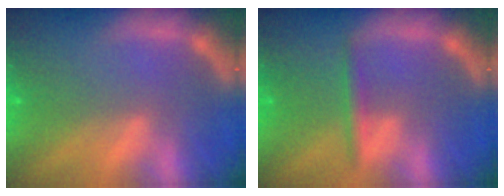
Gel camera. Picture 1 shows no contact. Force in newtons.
{"total": 1.9}